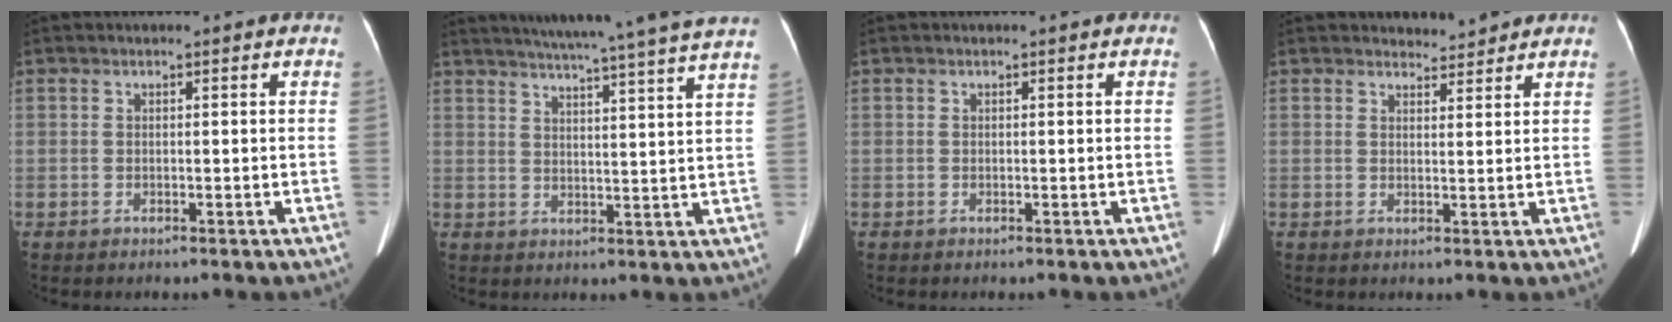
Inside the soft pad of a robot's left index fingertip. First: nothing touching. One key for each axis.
{"total": 21.2, "fx": 18.9, "fy": -2.0, "fz": 9.5, "tx": -0.153, "ty": -0.031, "tz": 0.236}
{"total": 0.0}
{"total": 2.6, "fx": 2.6, "fy": 0.4, "fz": -0.4, "tx": -0.001, "ty": 0.003, "tz": 0.038}